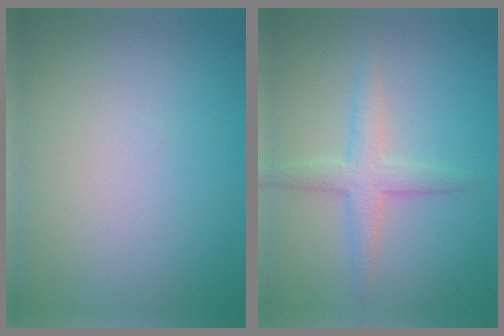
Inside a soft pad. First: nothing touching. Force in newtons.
{"total": 2.9, "press": 2.9, "slide": 0.1}